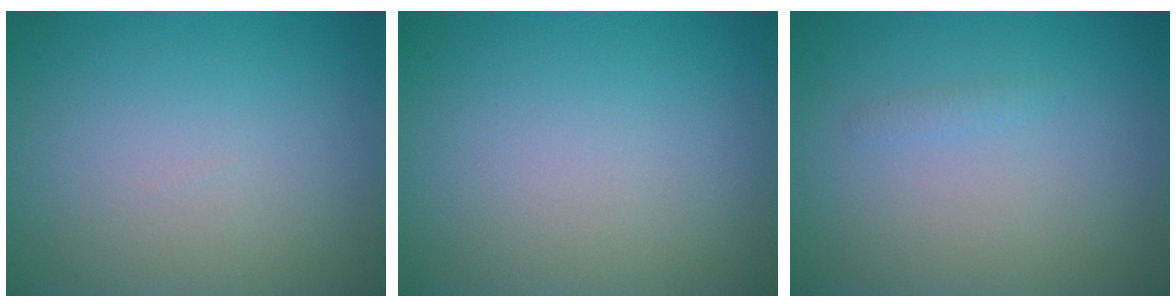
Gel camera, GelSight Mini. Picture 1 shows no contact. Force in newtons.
{"total": 0.0}
{"total": 0.6, "press": 0.6, "slide": 0.0}